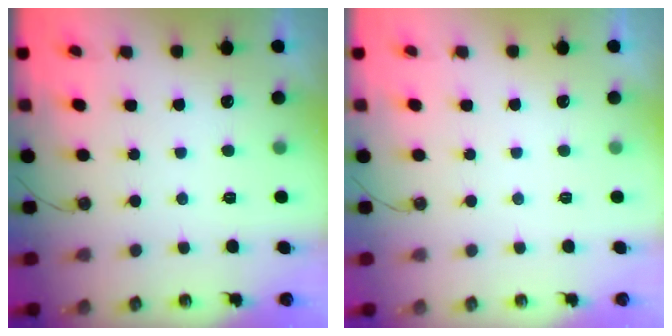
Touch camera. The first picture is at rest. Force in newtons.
{"total": 0.0}